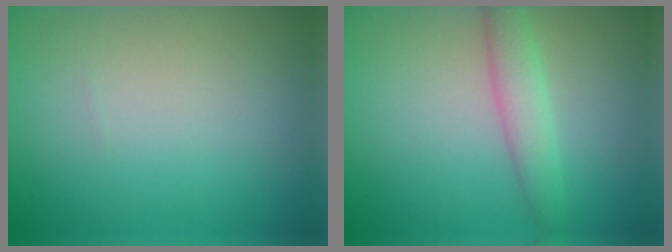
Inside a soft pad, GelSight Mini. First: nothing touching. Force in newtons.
{"total": 2.7, "press": 2.7, "slide": 0.1}